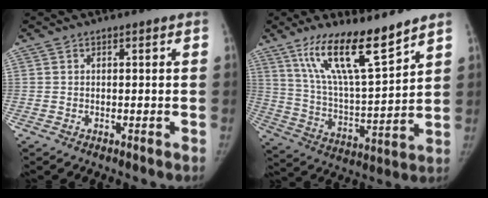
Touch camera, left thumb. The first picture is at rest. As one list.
[{"total": 15.8, "force": [11.0, 3.2, 10.8], "torque": [-0.178, -0.068, 0.213]}]